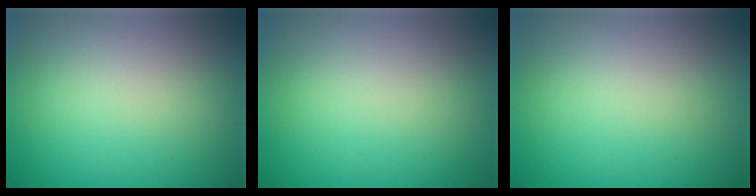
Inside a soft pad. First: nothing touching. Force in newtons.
{"total": 0.0}
{"total": 0.0}